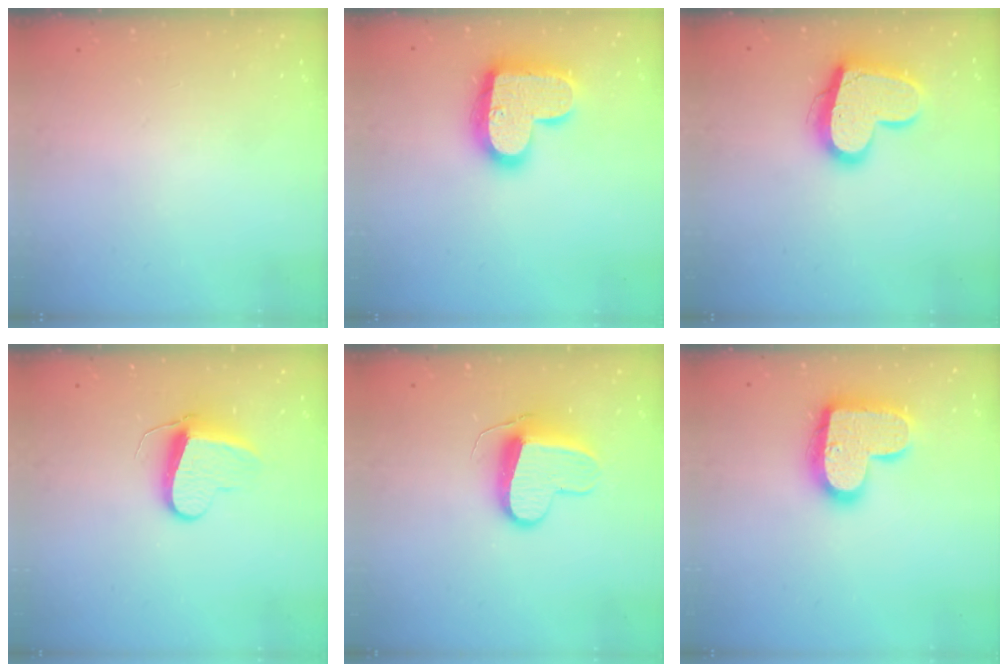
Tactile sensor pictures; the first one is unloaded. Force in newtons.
{"total": 18.9, "press": 18.9, "slide": 1.1}
{"total": 17.0, "press": 16.9, "slide": 1.4}
{"total": 10.3, "press": 10.2, "slide": 0.9}
{"total": 10.6, "press": 10.6, "slide": 0.4}
{"total": 17.8, "press": 17.7, "slide": 1.1}